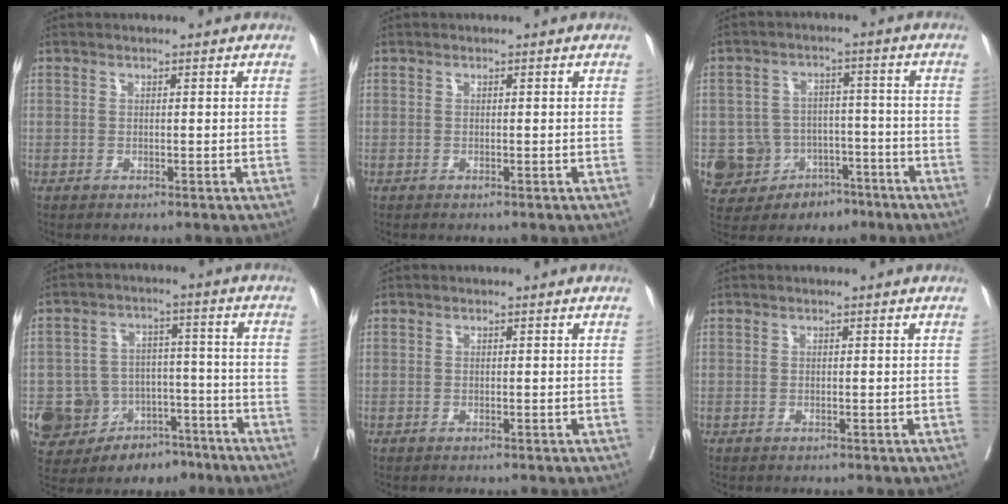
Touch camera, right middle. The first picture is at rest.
{"total": 0.0}
{"total": 8.8, "force": [-4.3, 7.5, 1.7], "torque": [-0.030, 0.018, -0.056]}
{"total": 11.3, "force": [-6.2, 8.9, 3.1], "torque": [-0.053, 0.039, -0.088]}
{"total": 0.0}
{"total": 0.0}